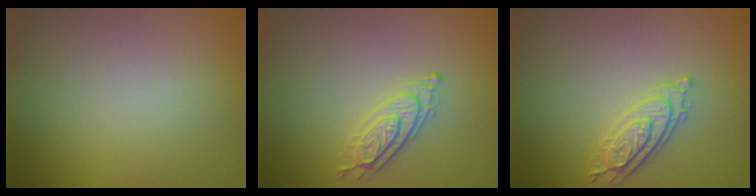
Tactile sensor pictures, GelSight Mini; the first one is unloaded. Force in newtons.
{"total": 2.4, "press": 2.3, "slide": 0.5}
{"total": 2.9, "press": 2.7, "slide": 1.0}